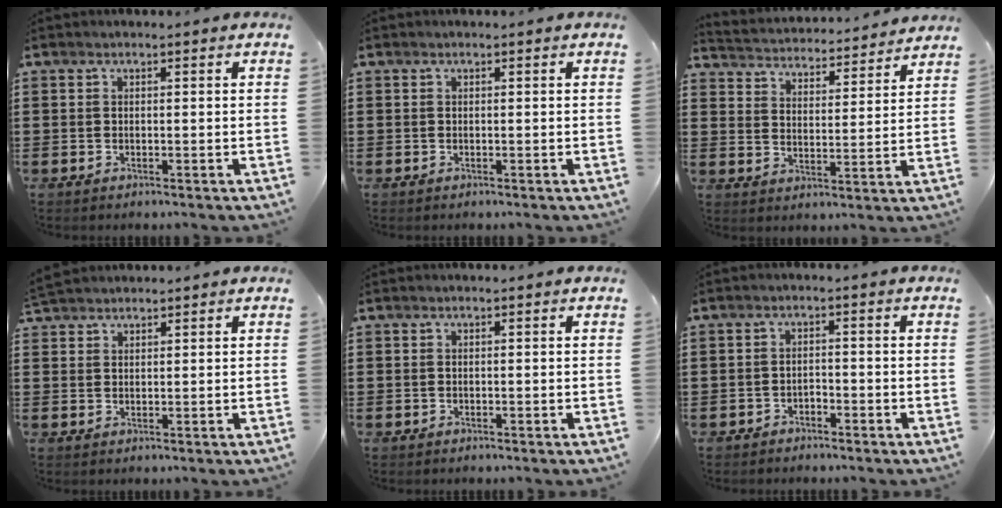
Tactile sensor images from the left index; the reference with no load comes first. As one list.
[{"total": 0.0}, {"total": 3.5, "force": [3.5, -0.1, -0.5], "torque": [-0.016, -0.032, 0.054]}, {"total": 2.5, "force": [2.4, 0.5, 0.2], "torque": [-0.010, 0.001, 0.048]}, {"total": 0.0}, {"total": 0.9, "force": [-0.9, 0.3, 0.0], "torque": [-0.005, 0.003, -0.020]}]